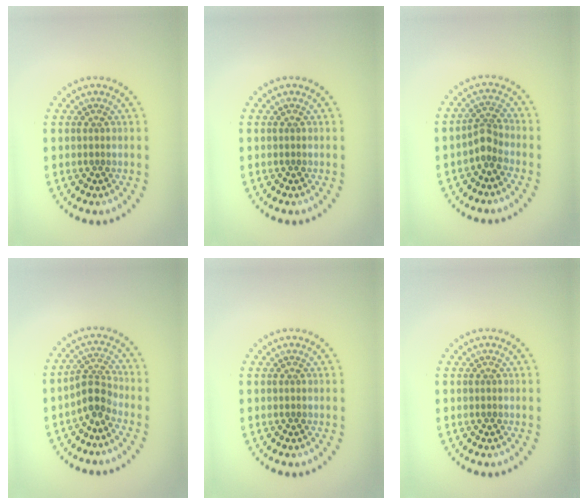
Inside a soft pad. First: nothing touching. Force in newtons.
{"total": 0.0}
{"total": 2.0, "press": 1.4, "slide": 1.4}
{"total": 2.6, "press": 1.7, "slide": 1.9}
{"total": 0.0}
{"total": 0.0}